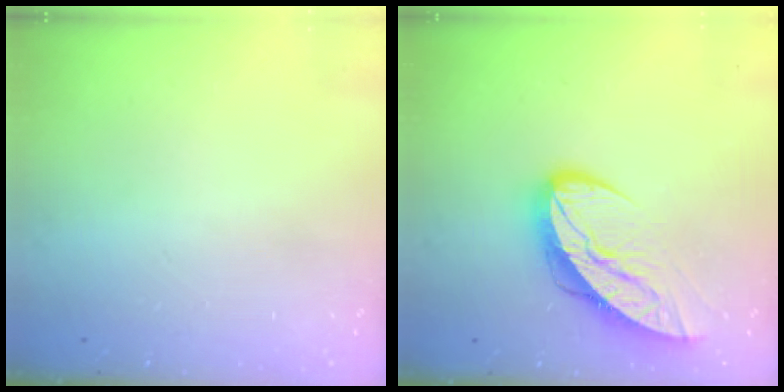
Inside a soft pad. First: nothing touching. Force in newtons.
{"total": 11.4, "press": 11.4, "slide": 0.7}